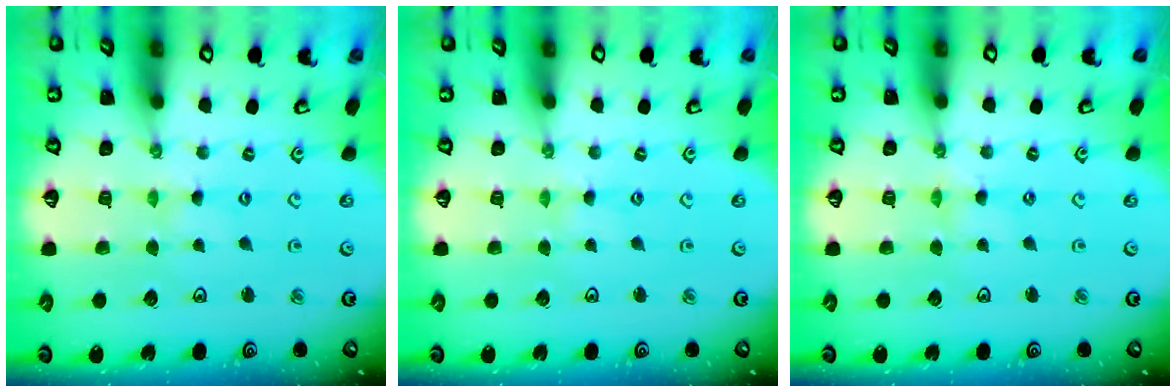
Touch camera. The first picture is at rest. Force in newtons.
{"total": 0.0}
{"total": 0.0}